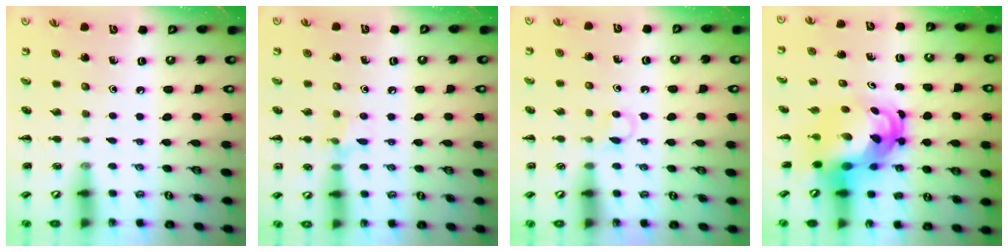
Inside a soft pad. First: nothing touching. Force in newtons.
{"total": 6.3, "press": 6.0, "slide": 2.1}
{"total": 3.1, "press": 2.9, "slide": 1.0}
{"total": 7.4, "press": 7.1, "slide": 2.2}